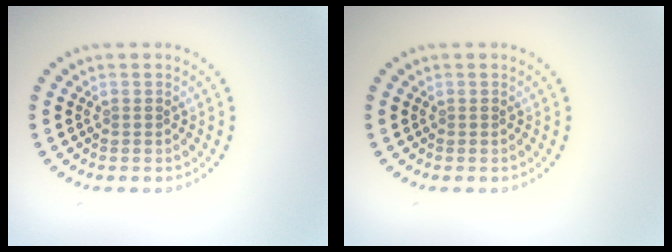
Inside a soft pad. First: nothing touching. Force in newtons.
{"total": 0.0}